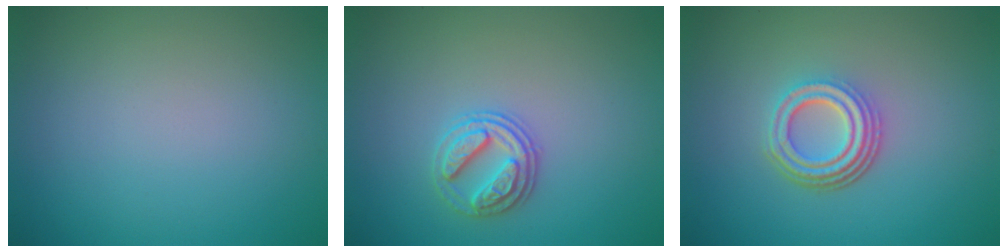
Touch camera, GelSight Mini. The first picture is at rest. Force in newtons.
{"total": 2.7, "press": 2.7, "slide": 0.7}
{"total": 4.5, "press": 3.3, "slide": 3.1}